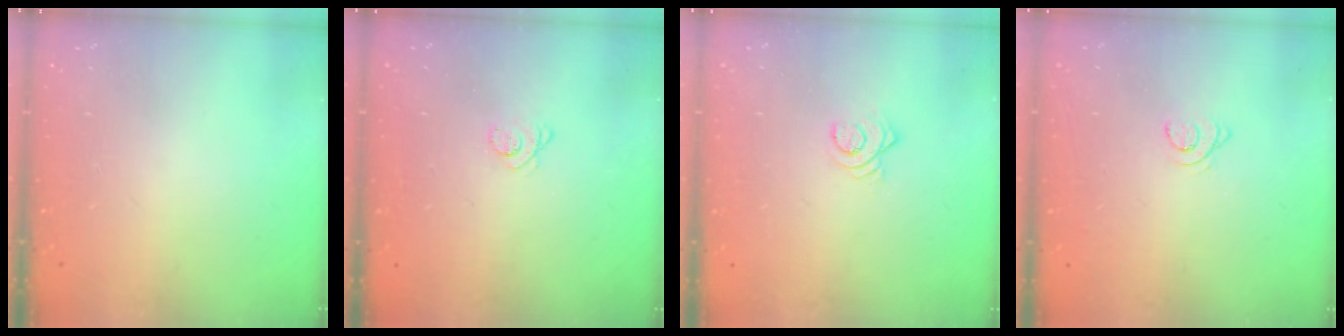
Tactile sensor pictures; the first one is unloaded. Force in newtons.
{"total": 2.7, "press": 2.7, "slide": 0.3}
{"total": 3.5, "press": 3.5, "slide": 0.2}
{"total": 3.8, "press": 3.8, "slide": 0.4}